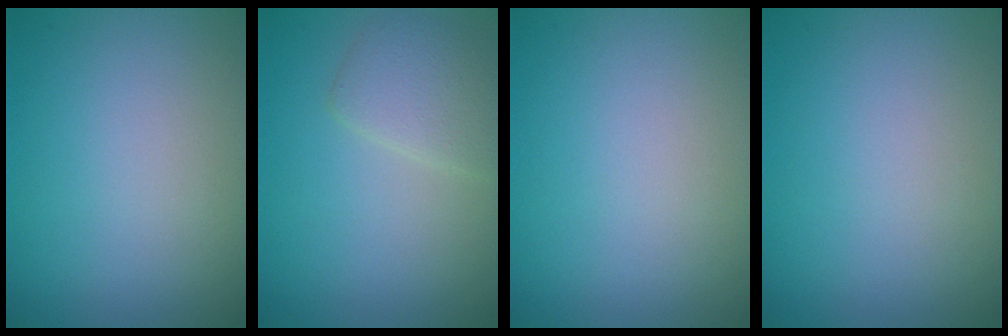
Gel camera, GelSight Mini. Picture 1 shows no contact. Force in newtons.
{"total": 2.6, "press": 2.6, "slide": 0.3}
{"total": 0.0}
{"total": 0.0}